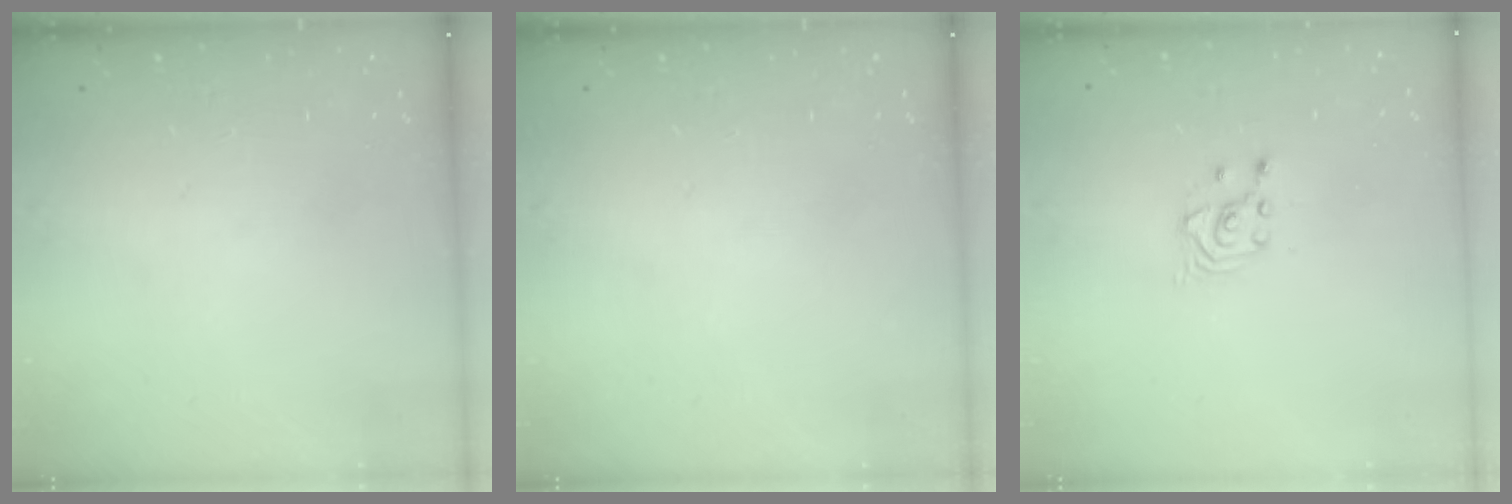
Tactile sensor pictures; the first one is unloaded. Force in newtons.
{"total": 0.0}
{"total": 2.6, "press": 2.5, "slide": 0.3}